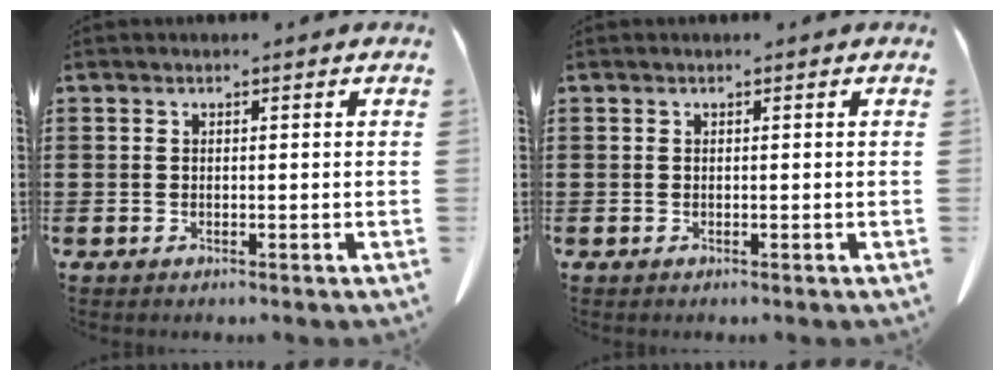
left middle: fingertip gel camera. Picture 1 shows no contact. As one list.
[{"total": 0.0}]